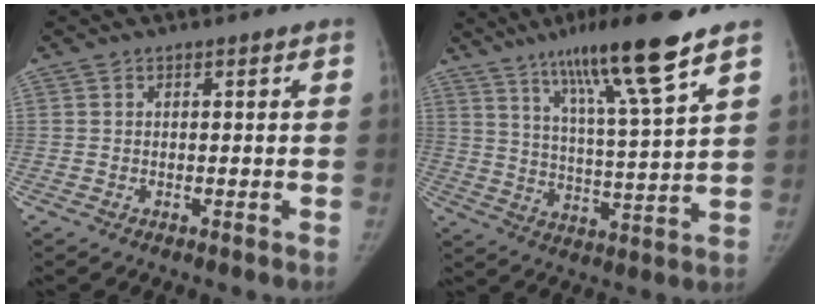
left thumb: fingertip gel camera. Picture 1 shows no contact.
{"total": 16.1, "force": [10.6, 1.1, 12.0], "torque": [-0.195, -0.048, 0.178]}